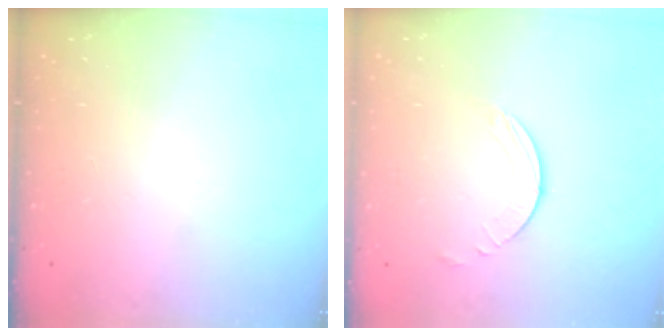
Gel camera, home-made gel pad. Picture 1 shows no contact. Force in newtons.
{"total": 1.6, "press": 1.6, "slide": 0.2}